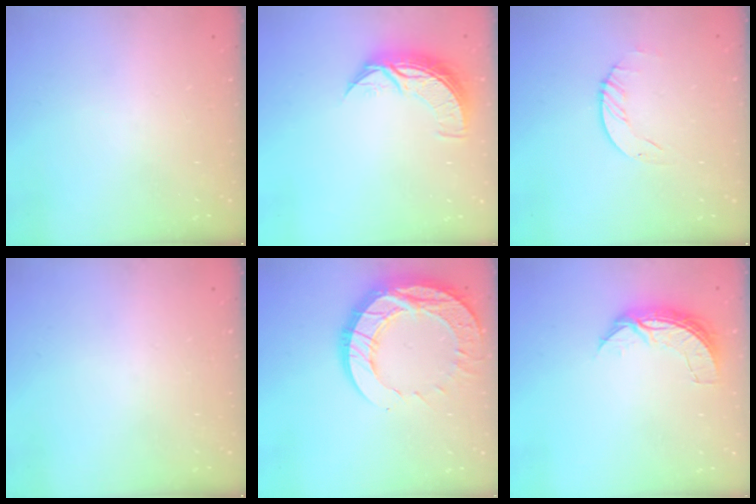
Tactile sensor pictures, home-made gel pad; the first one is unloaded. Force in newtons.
{"total": 8.2, "press": 8.2, "slide": 0.0}
{"total": 1.9, "press": 1.9, "slide": 0.2}
{"total": 0.0}
{"total": 19.4, "press": 19.4, "slide": 1.8}
{"total": 6.9, "press": 6.9, "slide": 0.6}